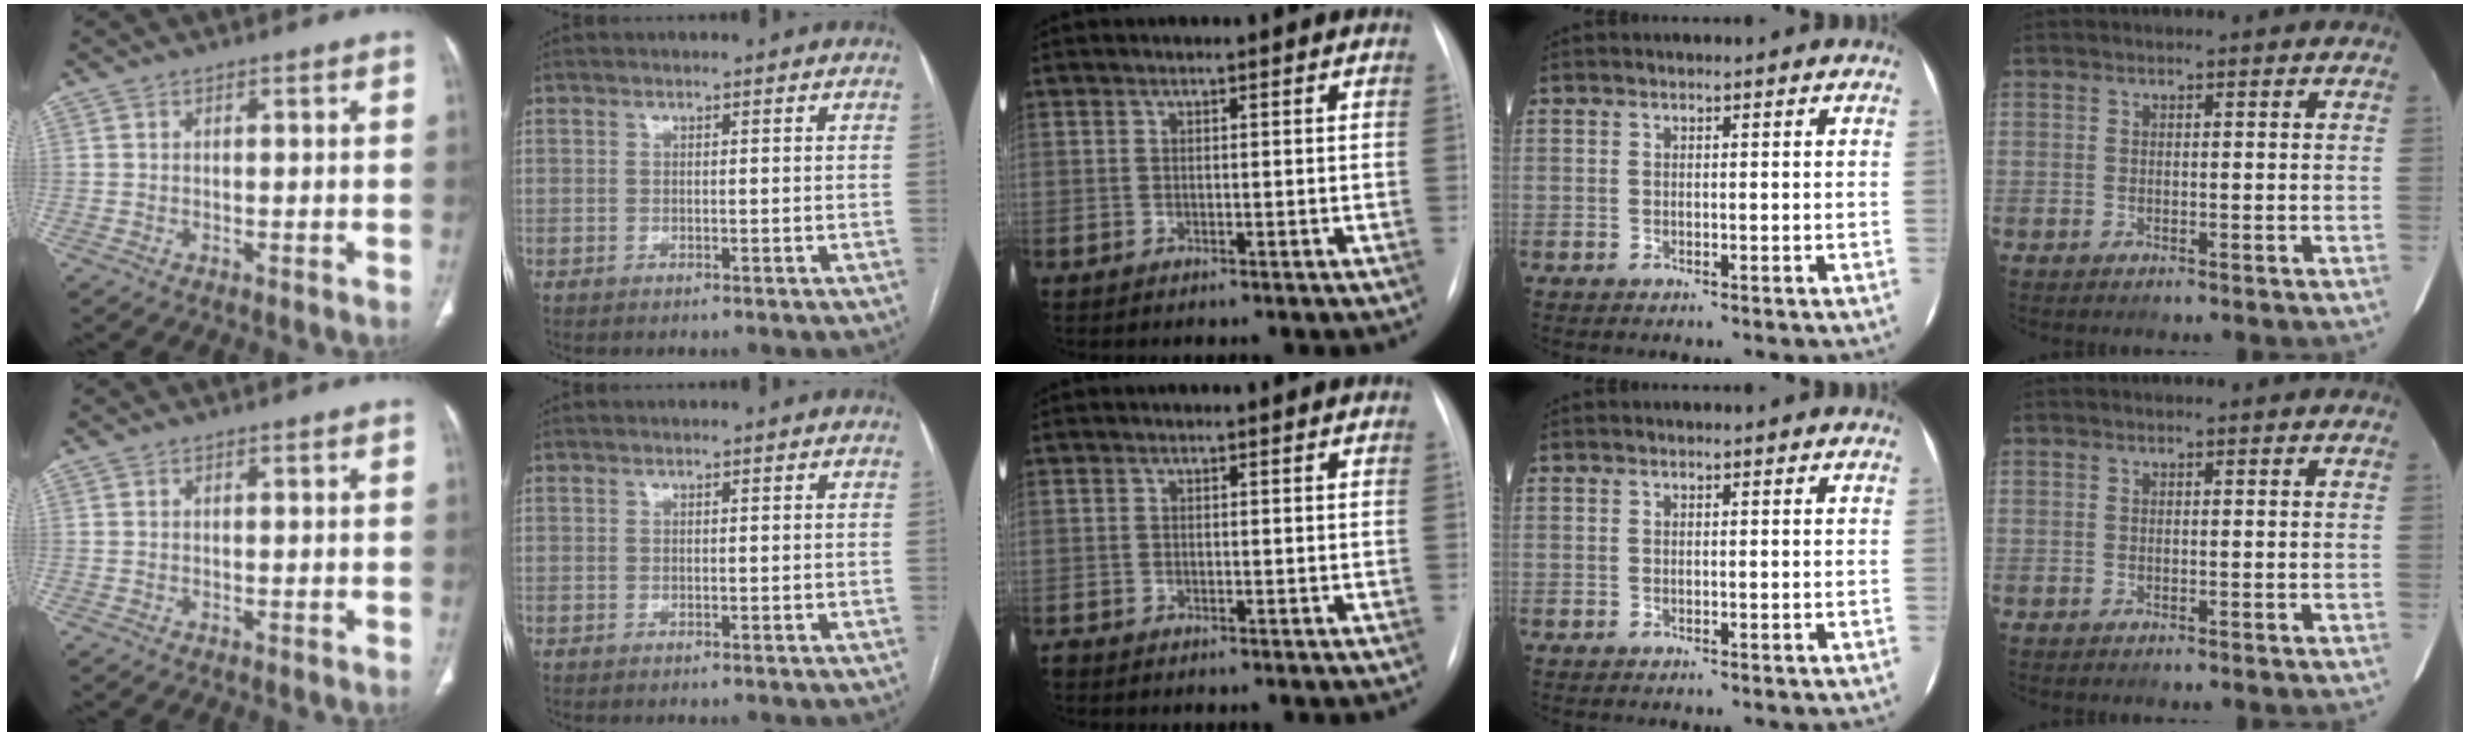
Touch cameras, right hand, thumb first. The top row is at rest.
{"middle": {"total": 0.6, "force": [-0.5, 0.2, 0.1], "torque": [-0.002, 0.000, -0.010]}}